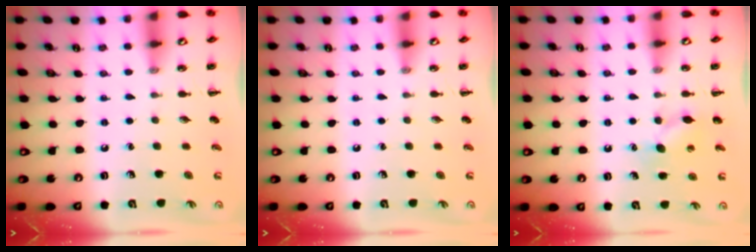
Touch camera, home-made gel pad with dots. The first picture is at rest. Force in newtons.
{"total": 0.0}
{"total": 4.3, "press": 4.1, "slide": 1.1}